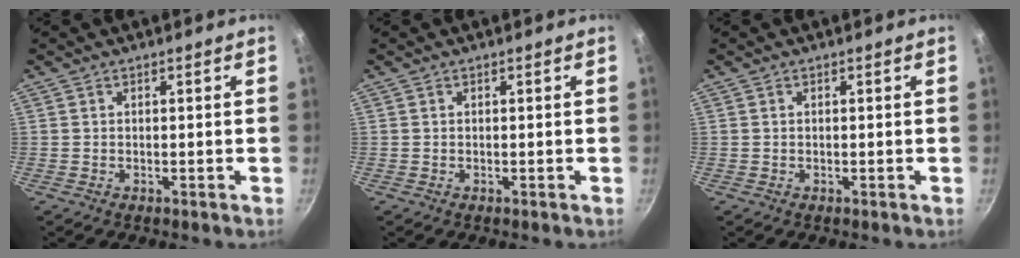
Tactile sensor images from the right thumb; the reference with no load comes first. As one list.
[{"total": 0.0}, {"total": 0.0}]